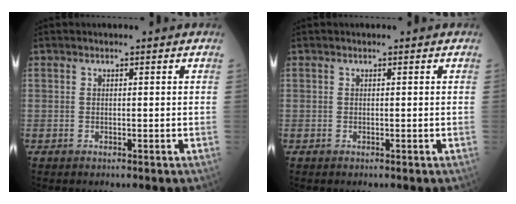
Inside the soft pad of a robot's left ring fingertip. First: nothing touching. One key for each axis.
{"total": 0.0}